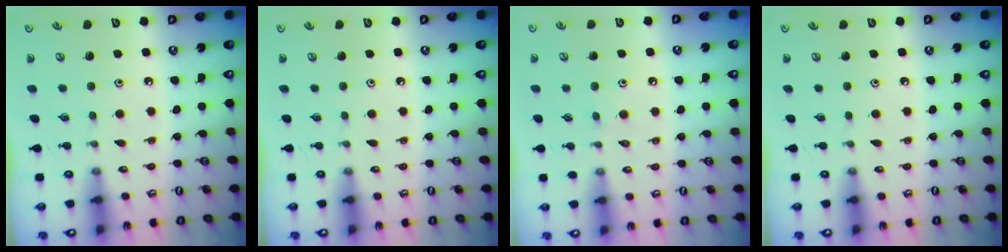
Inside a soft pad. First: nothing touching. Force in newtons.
{"total": 0.0}
{"total": 5.3, "press": 5.2, "slide": 0.7}
{"total": 0.0}